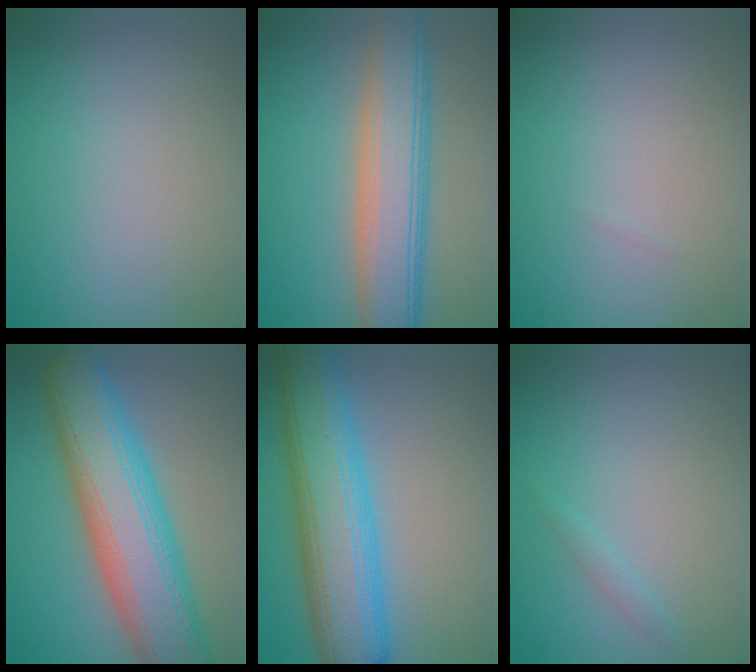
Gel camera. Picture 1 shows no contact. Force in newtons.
{"total": 8.0, "press": 8.0, "slide": 0.5}
{"total": 0.0}
{"total": 11.5, "press": 11.5, "slide": 0.3}
{"total": 9.3, "press": 9.3, "slide": 0.2}
{"total": 0.8, "press": 0.8, "slide": 0.0}